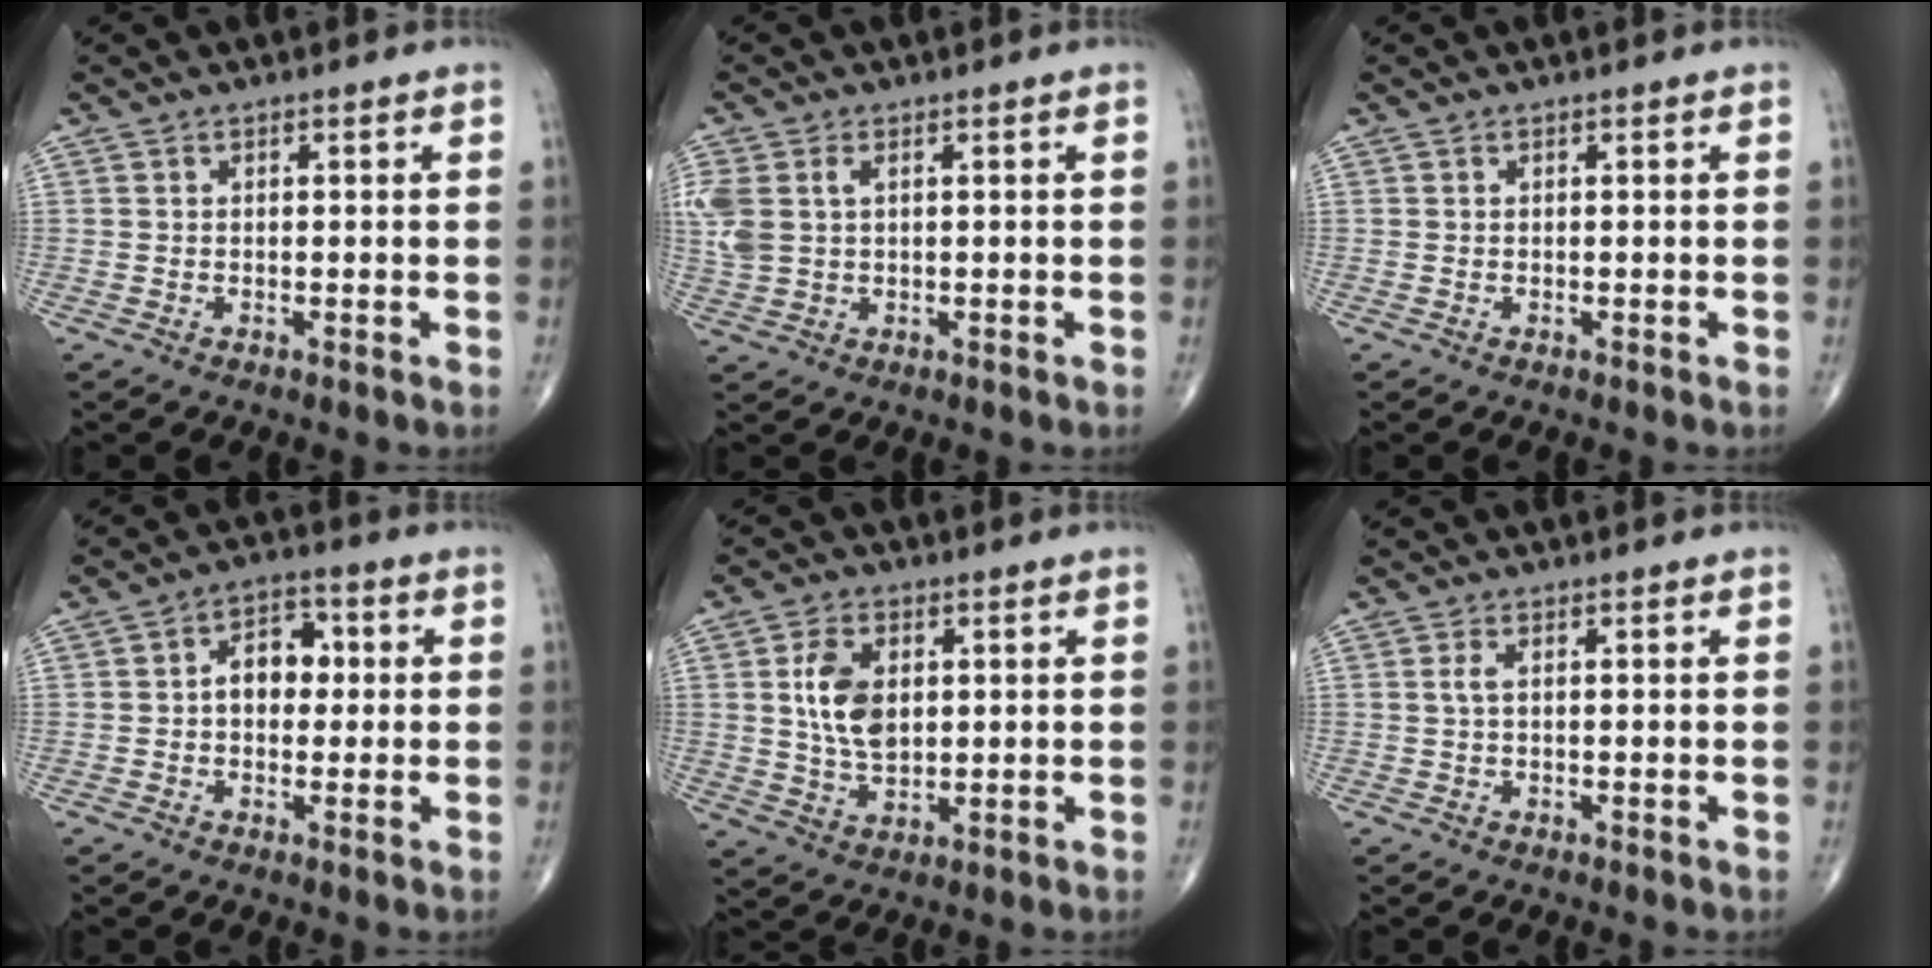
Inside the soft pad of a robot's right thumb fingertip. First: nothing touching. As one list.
[{"total": 8.0, "force": [1.8, 5.3, 5.7], "torque": [-0.164, 0.010, 0.044]}, {"total": 0.0}, {"total": 6.9, "force": [0.3, 4.9, 4.9], "torque": [-0.051, 0.021, -0.004]}, {"total": 8.8, "force": [1.6, 5.4, 6.8], "torque": [-0.118, -0.007, 0.034]}, {"total": 1.2, "force": [0.1, 0.4, 1.2], "torque": [-0.033, 0.002, 0.002]}]